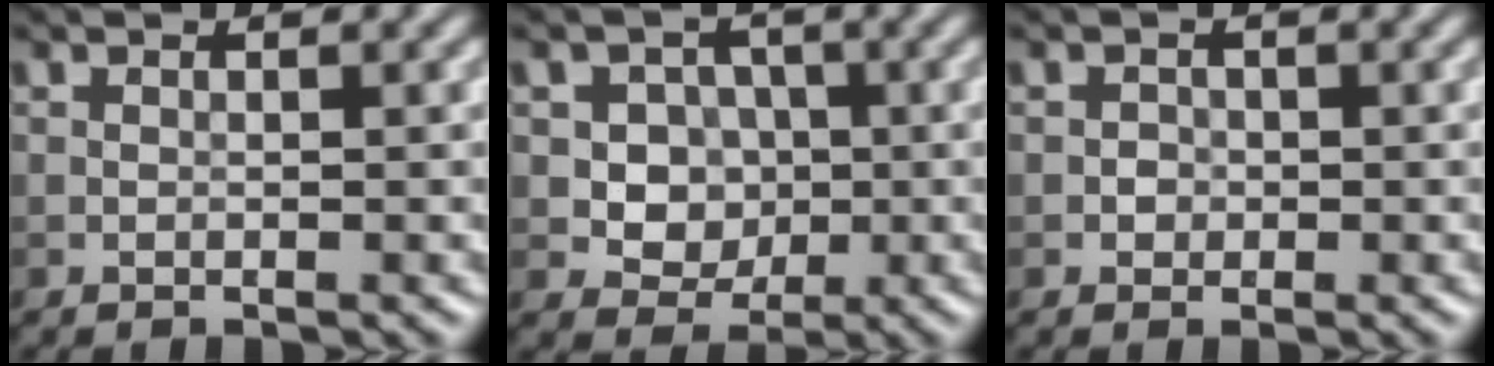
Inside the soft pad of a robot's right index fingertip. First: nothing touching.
{"total": 4.3, "force": [0.1, 3.8, 2.0], "torque": [-0.018, 0.002, -0.004]}
{"total": 0.9, "force": [-0.2, 0.8, 0.2], "torque": [0.004, -0.001, -0.004]}